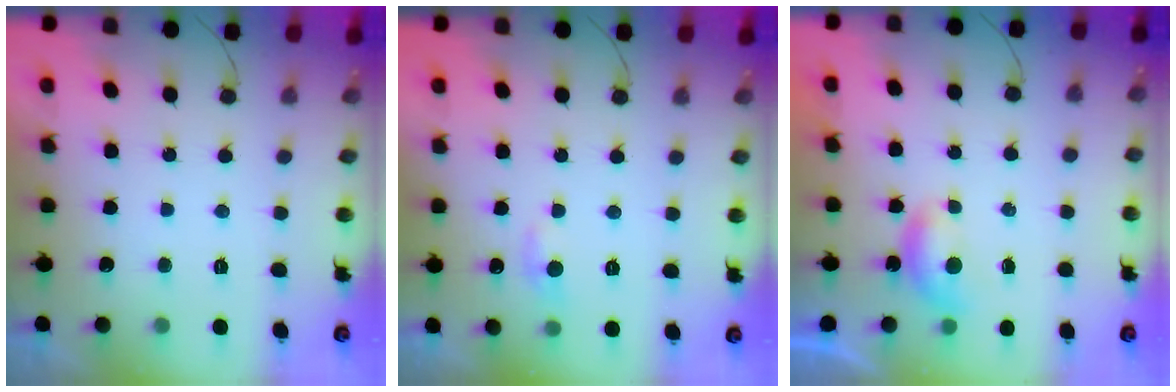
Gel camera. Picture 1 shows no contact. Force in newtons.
{"total": 5.3, "press": 5.2, "slide": 0.7}
{"total": 4.0, "press": 4.0, "slide": 0.4}